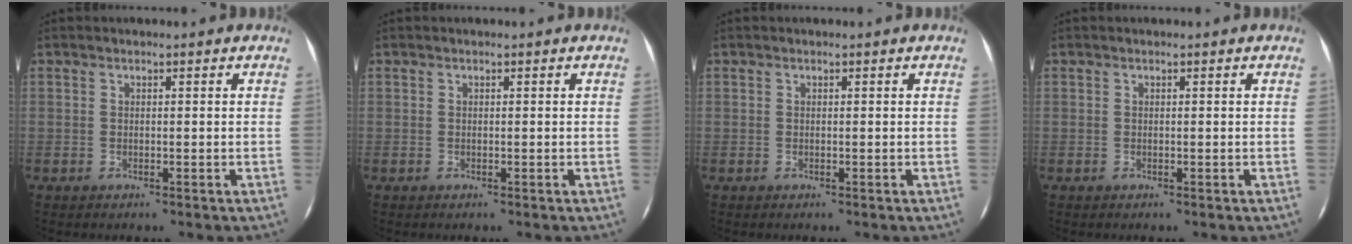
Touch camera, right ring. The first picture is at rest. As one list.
[{"total": 0.0}, {"total": 0.0}, {"total": 0.0}]